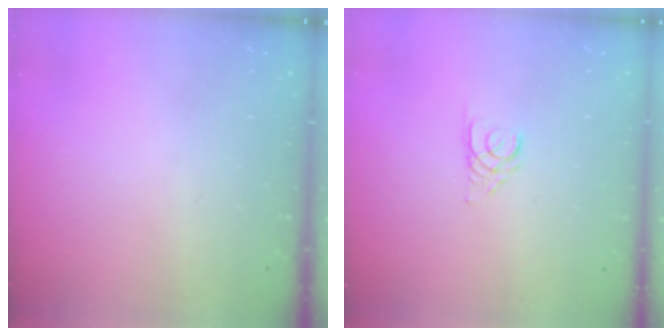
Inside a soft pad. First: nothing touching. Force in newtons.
{"total": 2.6, "press": 2.6, "slide": 0.2}